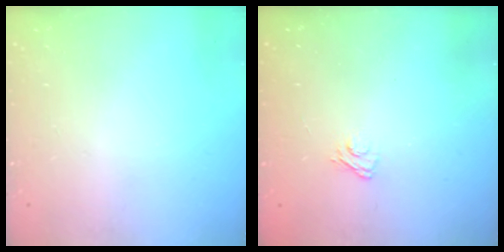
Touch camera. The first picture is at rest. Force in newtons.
{"total": 2.9, "press": 2.6, "slide": 1.2}